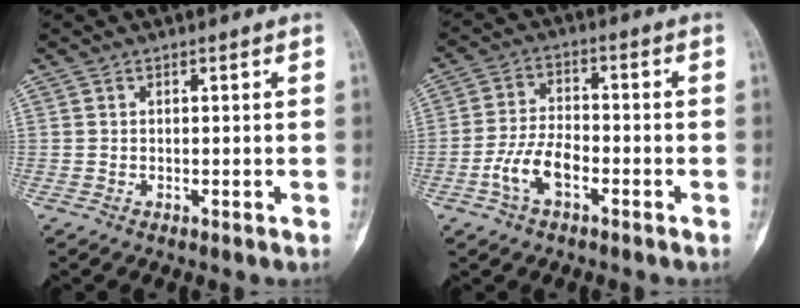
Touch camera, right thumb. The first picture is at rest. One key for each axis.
{"total": 7.4, "fx": -3.2, "fy": 3.8, "fz": 5.5, "tx": -0.105, "ty": 0.026, "tz": -0.064}